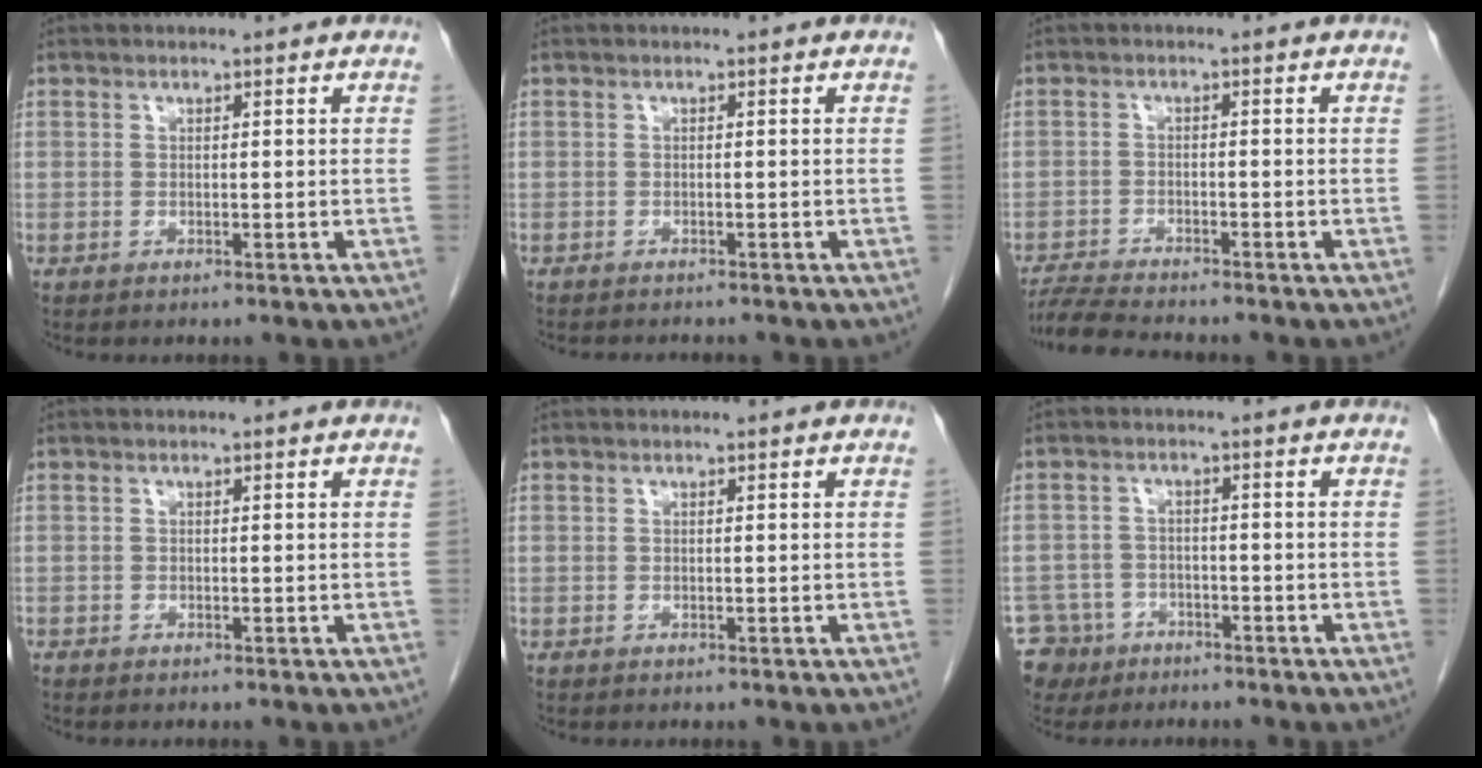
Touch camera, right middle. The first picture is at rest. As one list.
[{"total": 2.7, "force": [-2.6, 0.4, 0.7], "torque": [-0.008, -0.006, -0.033]}, {"total": 6.5, "force": [-6.1, 0.0, 2.2], "torque": [-0.039, -0.019, -0.106]}, {"total": 0.0}, {"total": 0.0}, {"total": 6.6, "force": [-4.5, 4.9, 0.1], "torque": [-0.009, 0.004, -0.074]}]